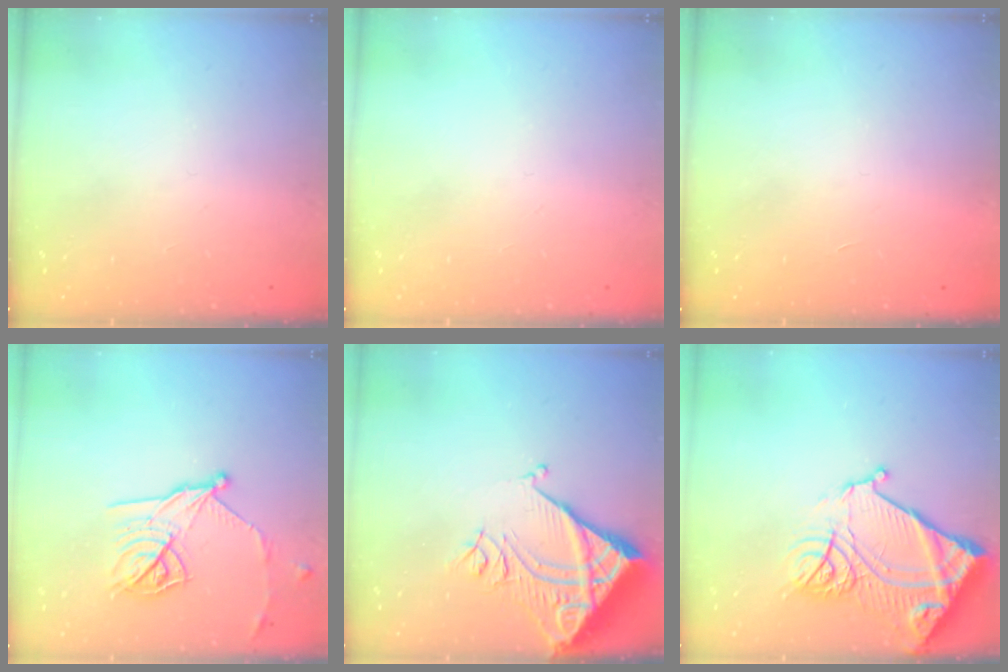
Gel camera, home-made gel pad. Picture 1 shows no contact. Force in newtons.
{"total": 0.0}
{"total": 1.7, "press": 1.7, "slide": 0.1}
{"total": 14.7, "press": 14.7, "slide": 0.6}
{"total": 9.6, "press": 9.5, "slide": 1.1}
{"total": 18.5, "press": 18.4, "slide": 1.9}